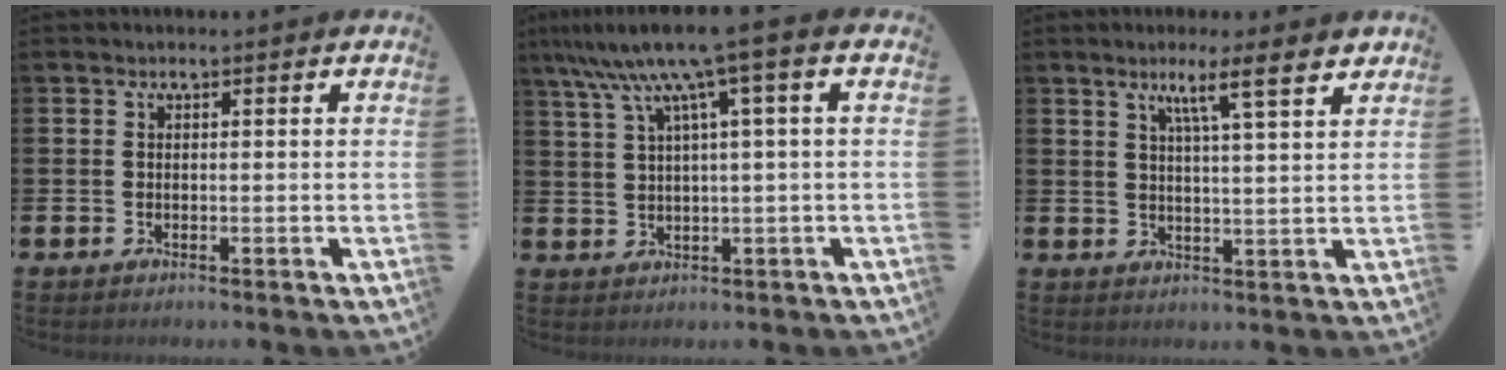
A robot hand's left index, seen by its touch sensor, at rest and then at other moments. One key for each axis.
{"total": 8.6, "fx": 4.0, "fy": 0.3, "fz": 7.6, "tx": -0.166, "ty": -0.008, "tz": 0.065}
{"total": 6.4, "fx": 4.8, "fy": 0.4, "fz": 4.2, "tx": -0.064, "ty": -0.030, "tz": 0.073}